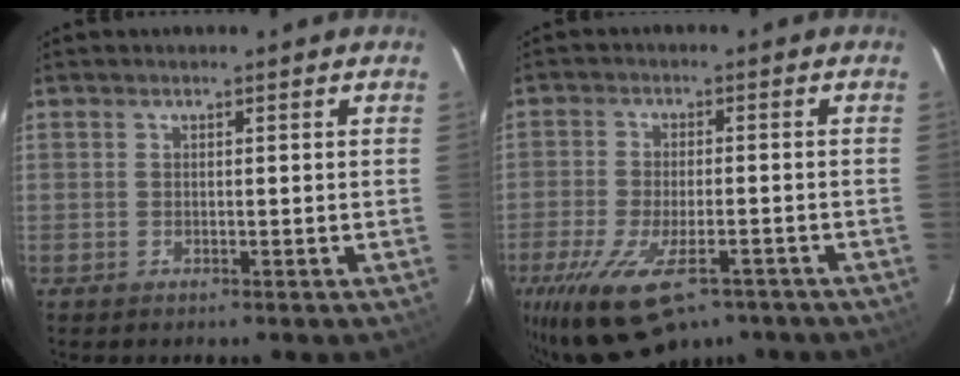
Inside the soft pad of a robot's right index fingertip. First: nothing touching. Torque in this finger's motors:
{"motor_torque": [1.82, -0.32, 0.81, 0.21]}